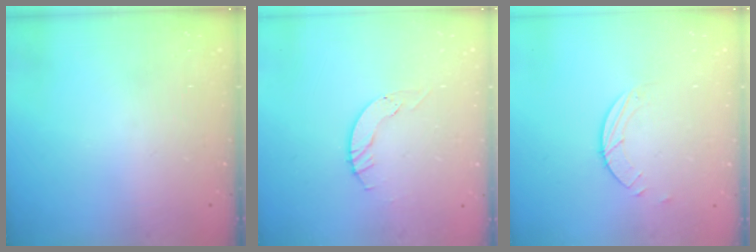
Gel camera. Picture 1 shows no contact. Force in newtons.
{"total": 4.0, "press": 4.0, "slide": 0.4}
{"total": 1.7, "press": 1.7, "slide": 0.2}